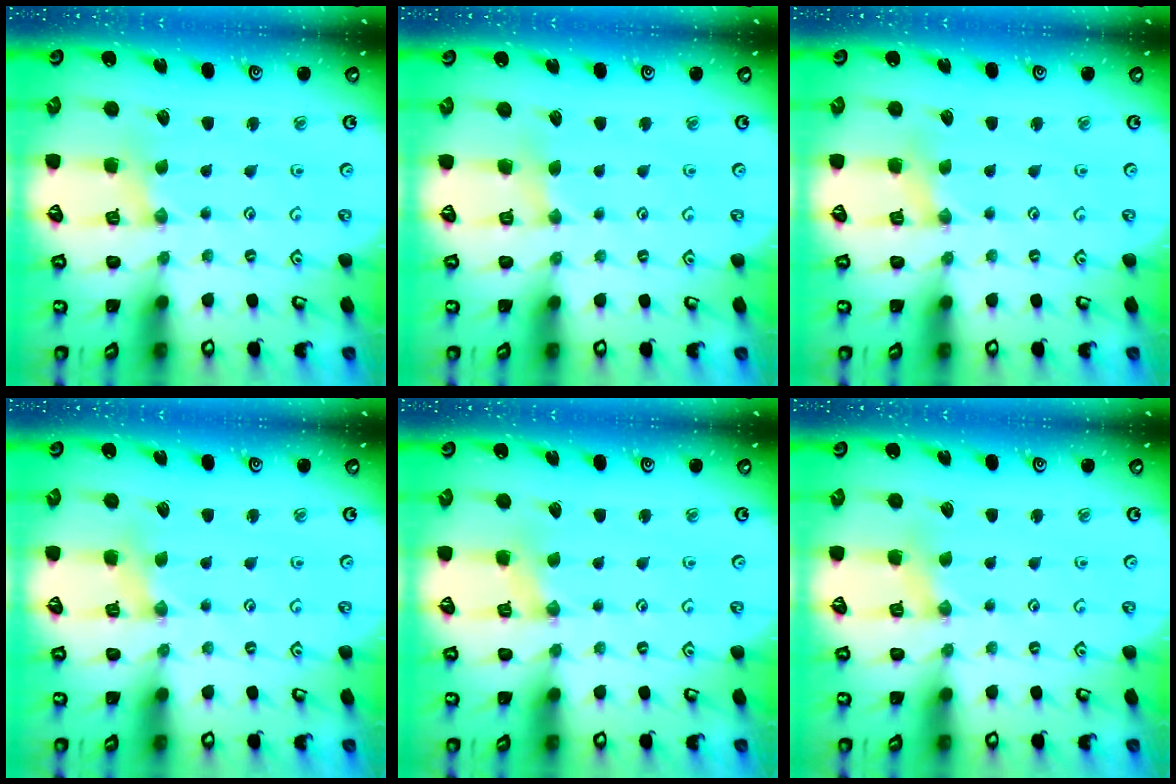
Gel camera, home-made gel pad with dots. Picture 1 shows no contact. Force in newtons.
{"total": 2.4, "press": 2.3, "slide": 0.5}
{"total": 0.0}
{"total": 0.0}
{"total": 0.0}
{"total": 1.3, "press": 1.2, "slide": 0.3}